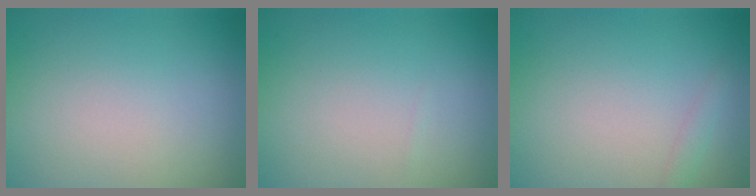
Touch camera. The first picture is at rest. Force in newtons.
{"total": 0.0}
{"total": 1.0, "press": 1.0, "slide": 0.0}